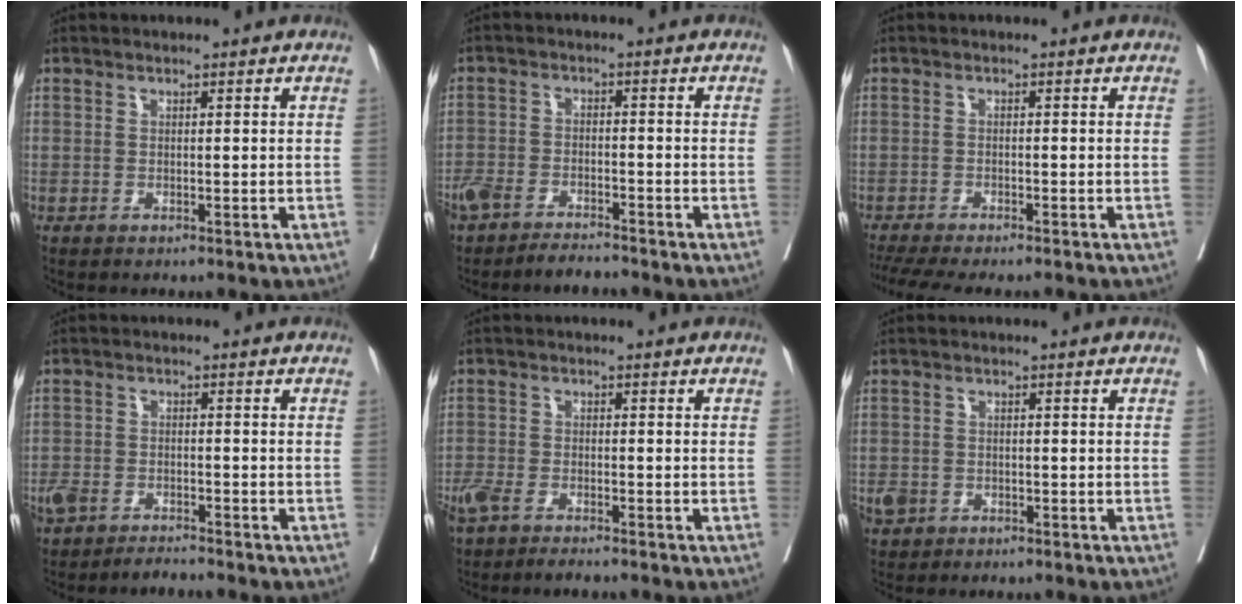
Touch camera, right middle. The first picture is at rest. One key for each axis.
{"total": 7.0, "fx": -6.2, "fy": 1.9, "fz": 2.5, "tx": -0.047, "ty": -0.003, "tz": -0.108}
{"total": 10.1, "fx": -8.8, "fy": 1.2, "fz": 4.9, "tx": -0.071, "ty": -0.011, "tz": -0.129}
{"total": 4.9, "fx": -4.4, "fy": 1.3, "fz": 1.7, "tx": -0.034, "ty": -0.003, "tz": -0.082}
{"total": 6.6, "fx": -5.2, "fy": 2.0, "fz": 3.5, "tx": -0.068, "ty": -0.005, "tz": -0.096}
{"total": 2.5, "fx": -1.4, "fy": 2.0, "fz": 0.8, "tx": -0.019, "ty": 0.003, "tz": -0.023}